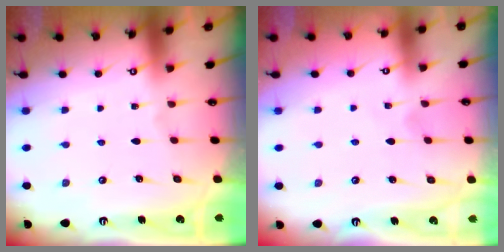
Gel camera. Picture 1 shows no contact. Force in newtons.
{"total": 2.4, "press": 2.4, "slide": 0.2}